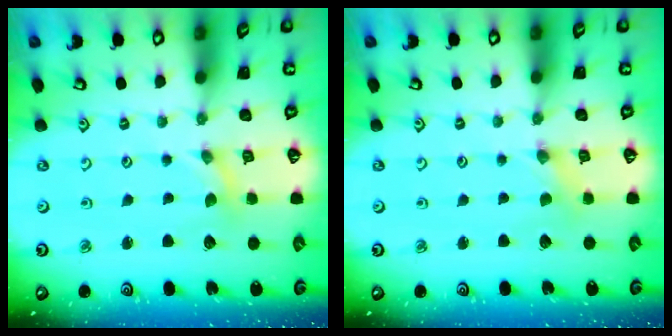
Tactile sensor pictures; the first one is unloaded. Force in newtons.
{"total": 0.0}